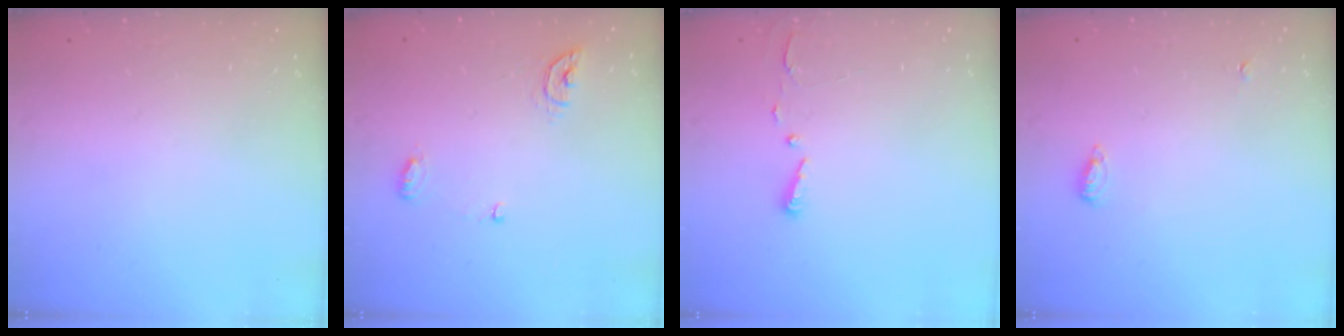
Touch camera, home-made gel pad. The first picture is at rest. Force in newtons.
{"total": 5.5, "press": 5.5, "slide": 0.5}
{"total": 2.7, "press": 2.7, "slide": 0.4}
{"total": 8.9, "press": 6.0, "slide": 6.5}